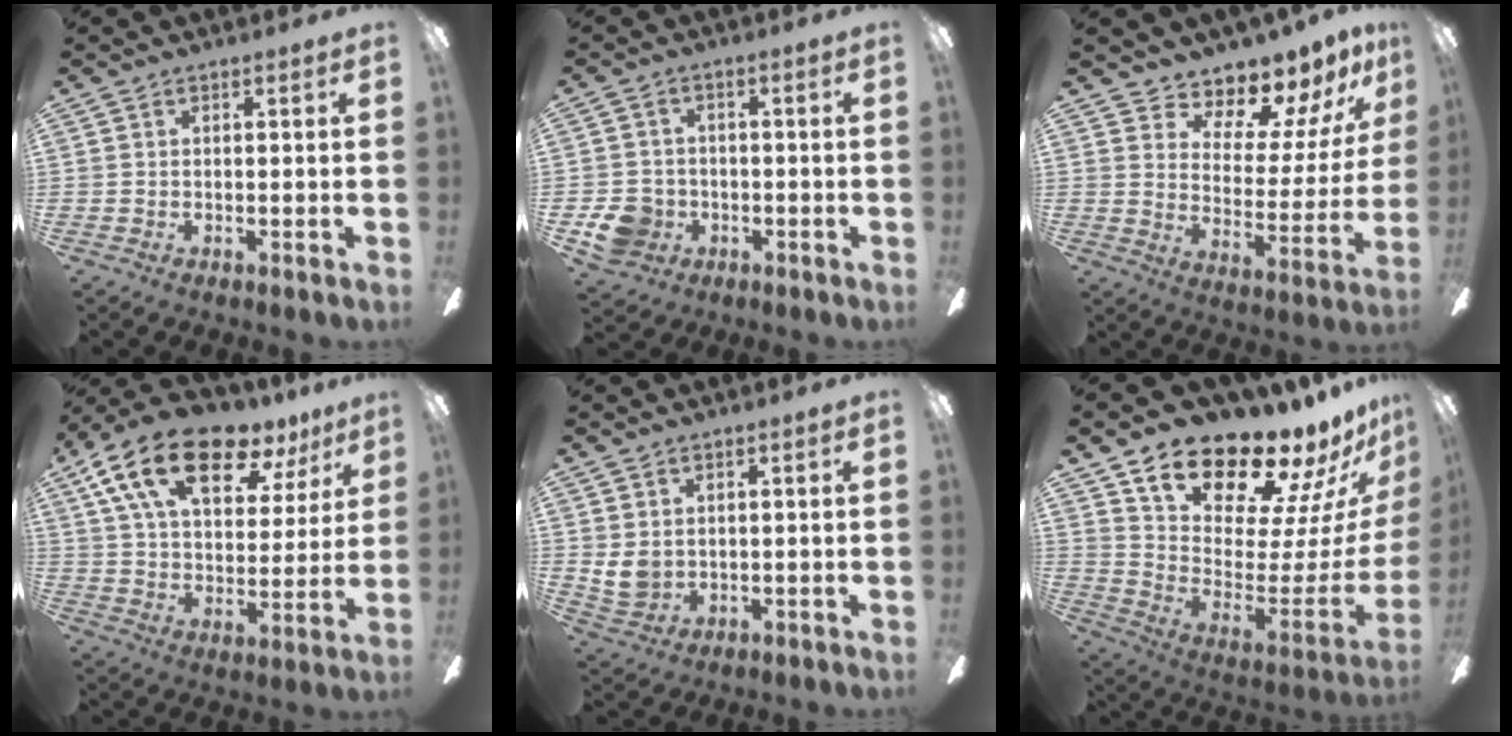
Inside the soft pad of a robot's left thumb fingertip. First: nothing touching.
{"total": 7.4, "force": [-2.5, 6.4, 2.5], "torque": [-0.055, 0.018, -0.045]}
{"total": 10.3, "force": [9.6, 3.1, 2.1], "torque": [-0.033, -0.099, 0.168]}
{"total": 20.3, "force": [12.9, 9.4, 12.7], "torque": [-0.213, -0.068, 0.220]}
{"total": 5.1, "force": [2.4, 3.8, 2.4], "torque": [-0.057, -0.011, 0.046]}
{"total": 16.3, "force": [14.6, 4.4, 5.6], "torque": [-0.090, -0.142, 0.252]}